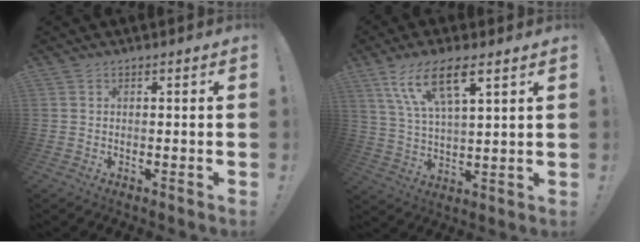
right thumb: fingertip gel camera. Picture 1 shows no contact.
{"total": 13.5, "force": [7.8, 4.4, 10.0], "torque": [-0.181, -0.022, 0.135]}